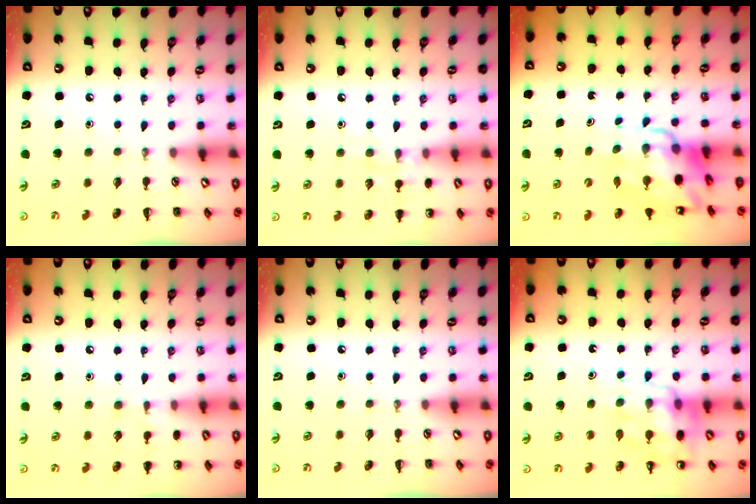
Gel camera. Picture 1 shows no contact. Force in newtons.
{"total": 7.7, "press": 7.5, "slide": 1.7}
{"total": 10.4, "press": 10.0, "slide": 2.7}
{"total": 4.8, "press": 4.6, "slide": 1.5}
{"total": 0.0}
{"total": 12.0, "press": 11.7, "slide": 2.5}